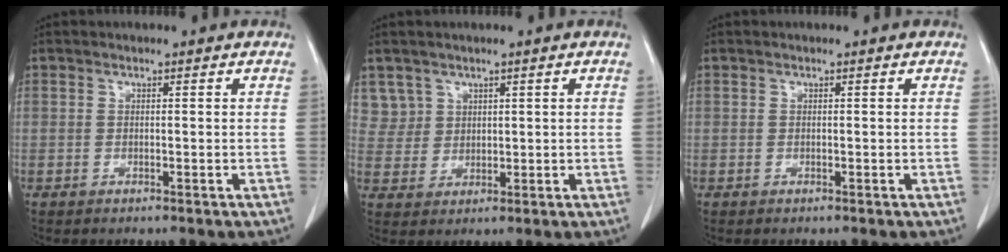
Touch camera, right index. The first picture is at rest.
{"total": 4.1, "force": [2.4, 3.3, -0.5], "torque": [0.023, 0.002, 0.050]}
{"total": 0.0}